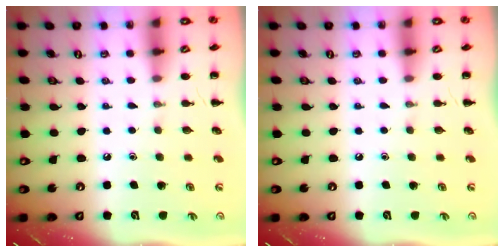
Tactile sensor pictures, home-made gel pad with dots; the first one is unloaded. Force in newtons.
{"total": 0.0}